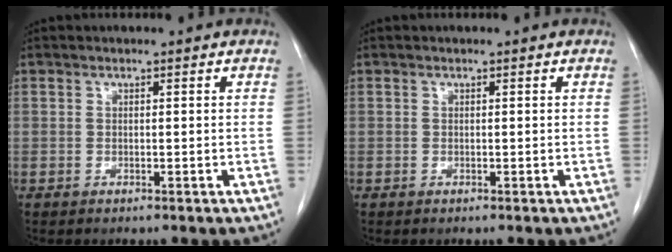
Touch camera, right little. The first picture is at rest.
{"total": 0.0}